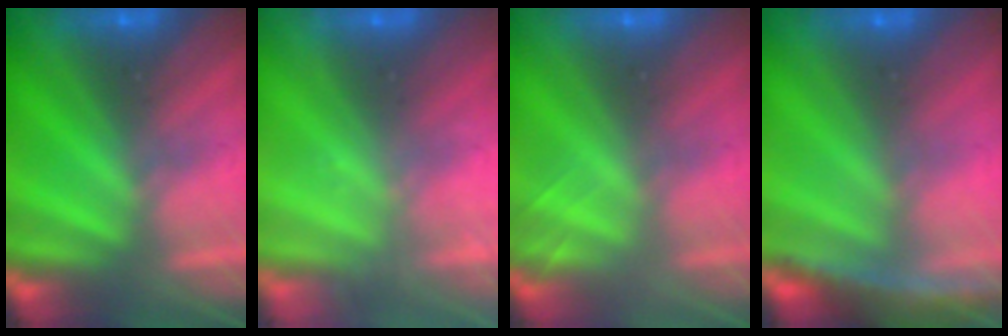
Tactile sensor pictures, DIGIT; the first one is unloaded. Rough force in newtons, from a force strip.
{"total": 2.2}
{"total": 2.0}
{"total": 8.7}